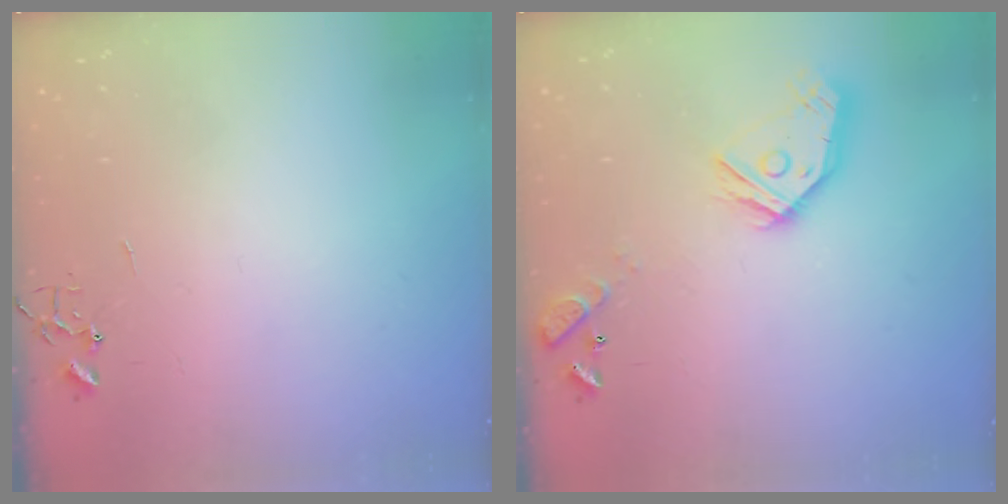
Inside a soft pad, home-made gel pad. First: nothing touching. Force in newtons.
{"total": 15.8, "press": 15.7, "slide": 1.5}